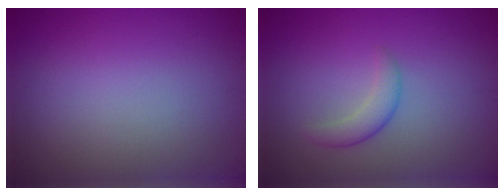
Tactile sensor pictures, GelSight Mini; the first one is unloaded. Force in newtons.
{"total": 1.9, "press": 1.9, "slide": 0.0}